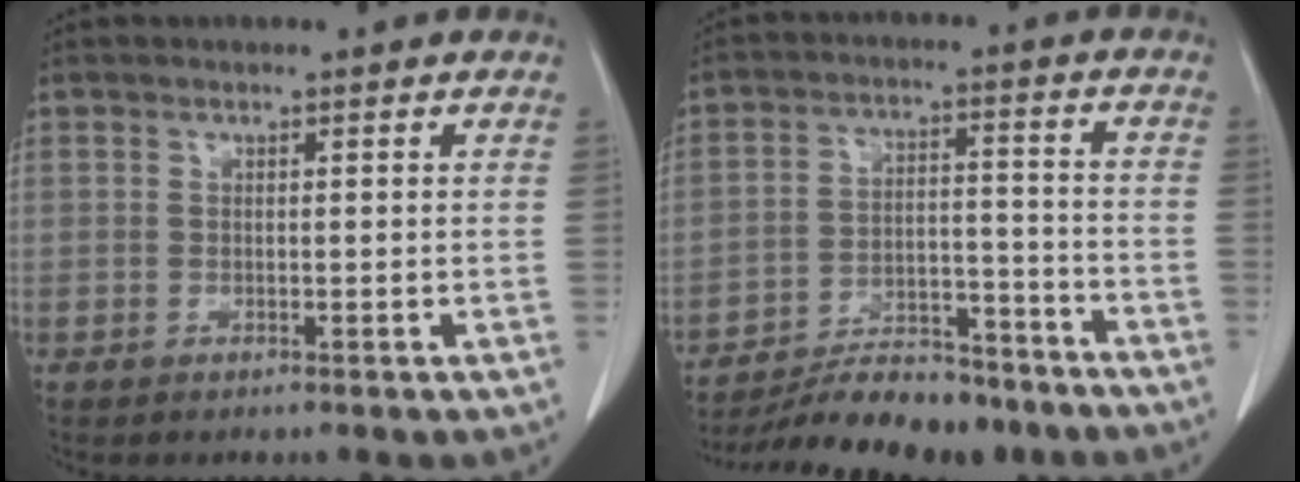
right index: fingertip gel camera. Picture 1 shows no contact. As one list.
[{"total": 14.7, "force": [-13.1, 4.0, 5.4], "torque": [-0.077, 0.019, -0.202]}]